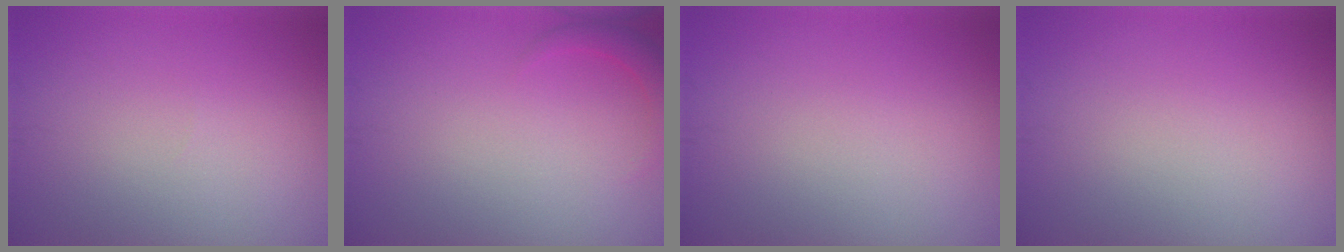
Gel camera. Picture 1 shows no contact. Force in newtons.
{"total": 1.7, "press": 1.6, "slide": 0.2}
{"total": 0.0}
{"total": 0.0}